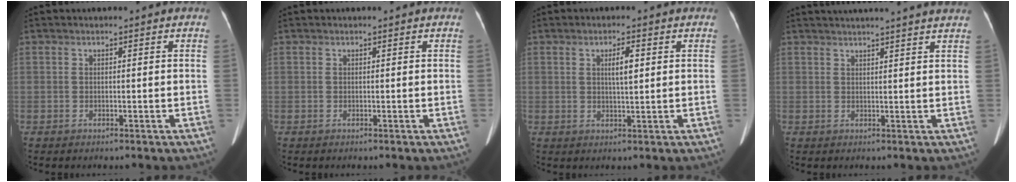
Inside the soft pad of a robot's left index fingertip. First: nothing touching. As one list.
[{"total": 0.0}, {"total": 2.6, "force": [0.4, 0.3, 2.5], "torque": [-0.040, -0.004, 0.011]}, {"total": 13.8, "force": [12.7, -0.7, 5.3], "torque": [-0.083, -0.008, 0.152]}]